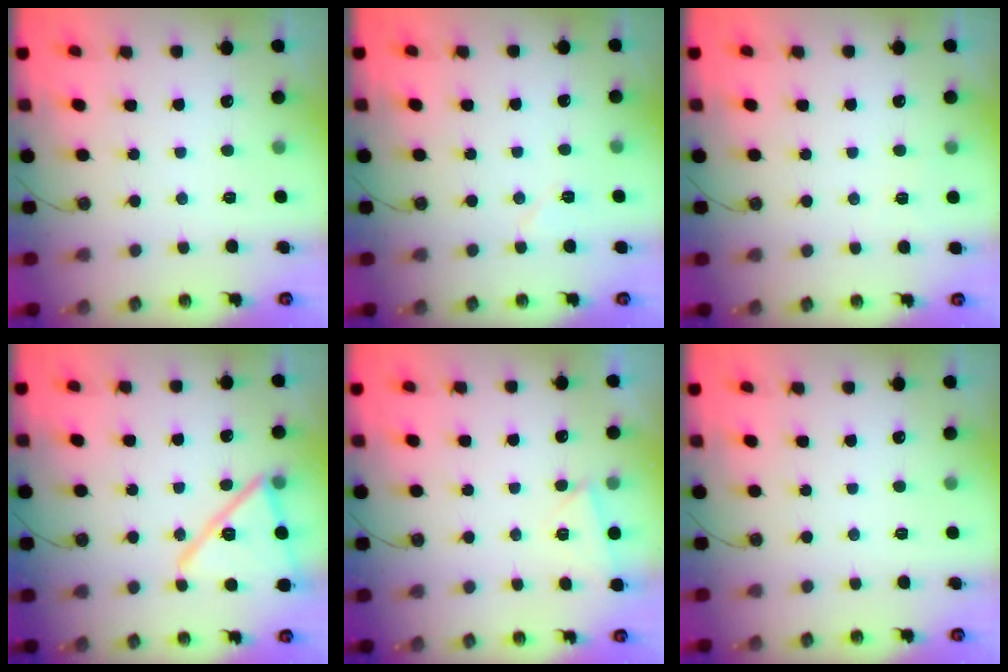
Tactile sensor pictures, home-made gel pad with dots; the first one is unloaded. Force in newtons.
{"total": 4.6, "press": 4.5, "slide": 0.9}
{"total": 2.4, "press": 2.4, "slide": 0.4}
{"total": 15.9, "press": 15.8, "slide": 1.0}
{"total": 2.6, "press": 1.5, "slide": 2.1}
{"total": 0.0}